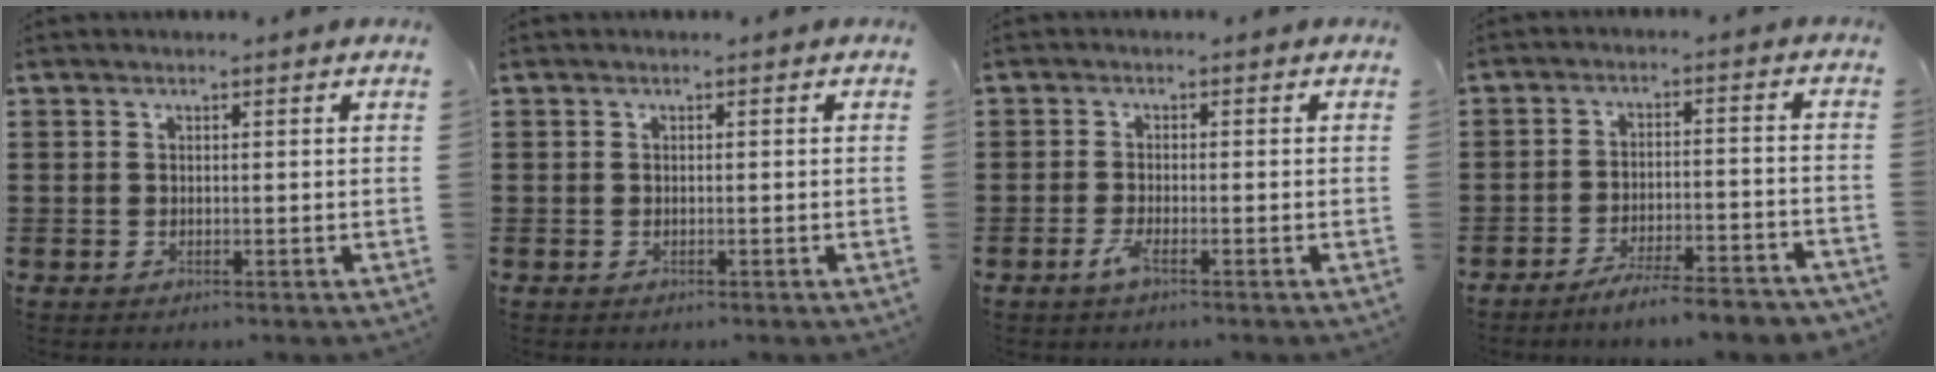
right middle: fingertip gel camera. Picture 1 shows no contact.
{"total": 0.0}
{"total": 2.2, "force": [-1.3, 0.1, 1.8], "torque": [-0.047, -0.008, -0.029]}
{"total": 5.2, "force": [-4.8, -0.4, 1.9], "torque": [-0.035, -0.010, -0.093]}